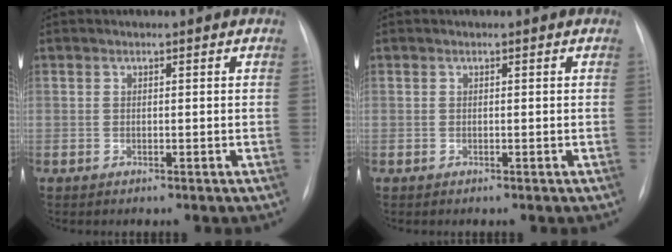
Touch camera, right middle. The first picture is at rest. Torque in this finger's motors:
{"motor_torque": [0.39, -0.32, 0.05, 0.00]}